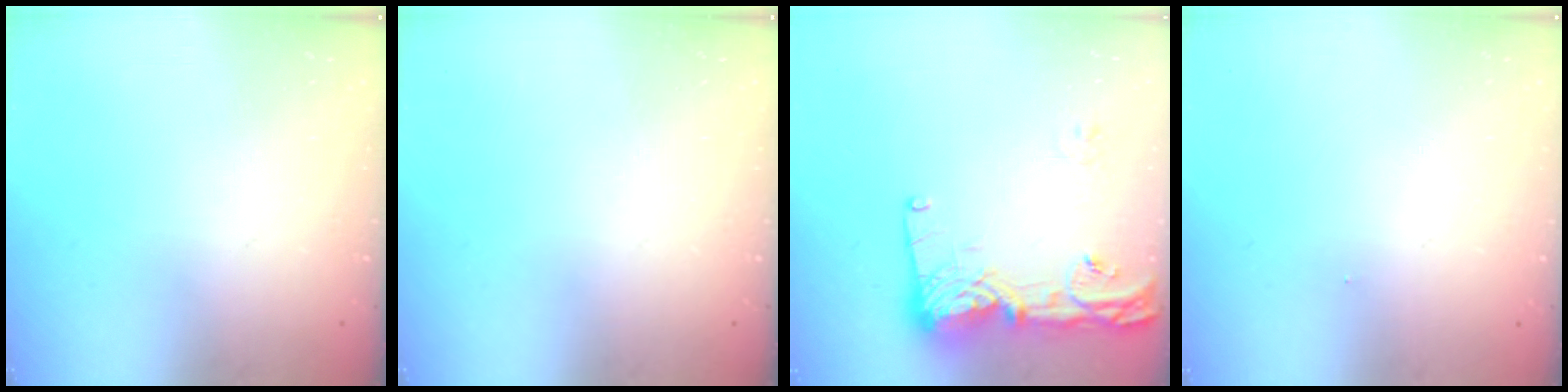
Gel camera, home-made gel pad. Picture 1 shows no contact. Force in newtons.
{"total": 0.0}
{"total": 14.9, "press": 14.8, "slide": 1.2}
{"total": 5.3, "press": 0.3, "slide": 5.2}